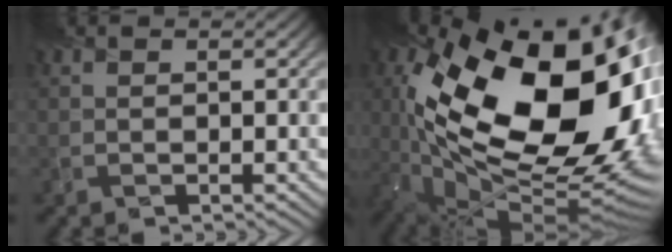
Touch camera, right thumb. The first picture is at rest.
{"total": 22.0, "force": [3.0, 11.7, 18.4], "torque": [-0.349, -0.039, 0.079]}